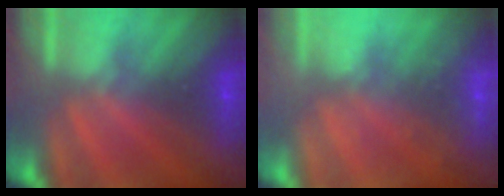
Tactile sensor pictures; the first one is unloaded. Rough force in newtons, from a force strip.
{"total": 2.4}